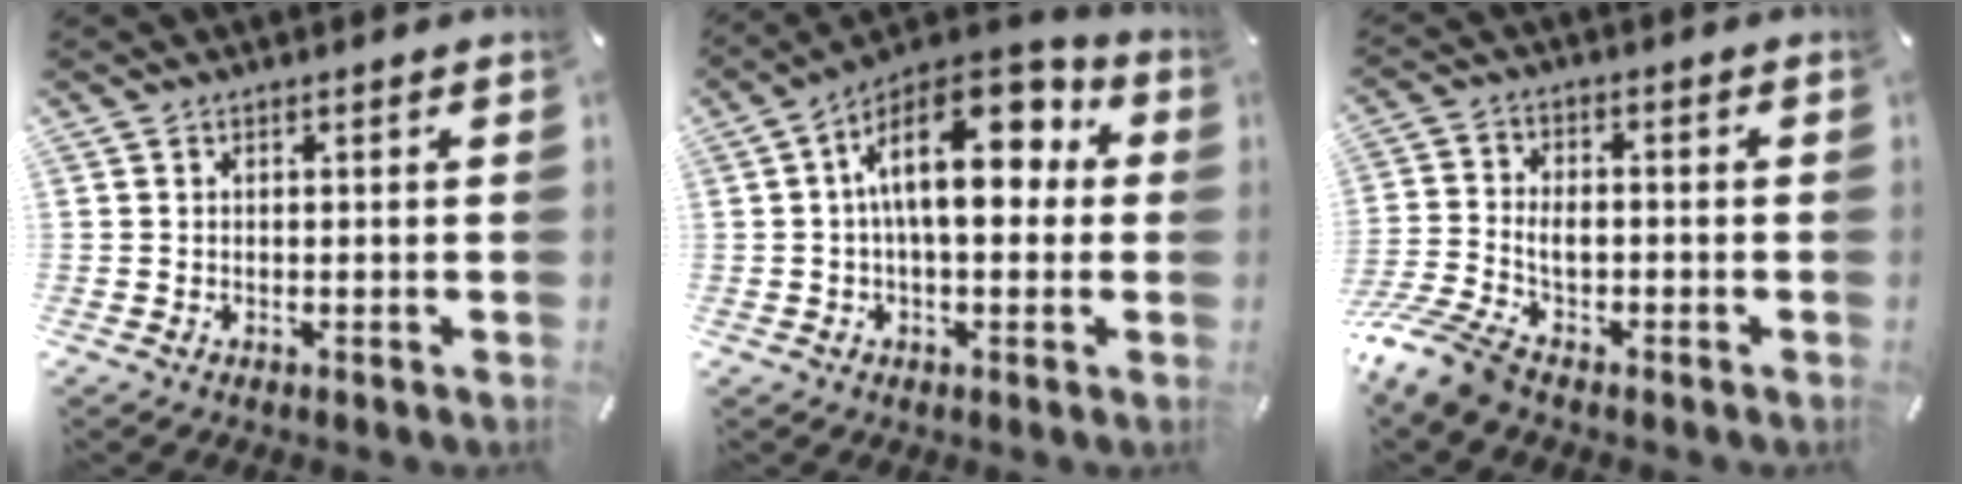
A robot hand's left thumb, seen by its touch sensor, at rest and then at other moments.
{"total": 17.3, "force": [4.2, 8.8, 14.4], "torque": [-0.219, -0.028, 0.069]}
{"total": 9.0, "force": [-4.7, 5.0, 5.7], "torque": [-0.134, 0.009, -0.090]}